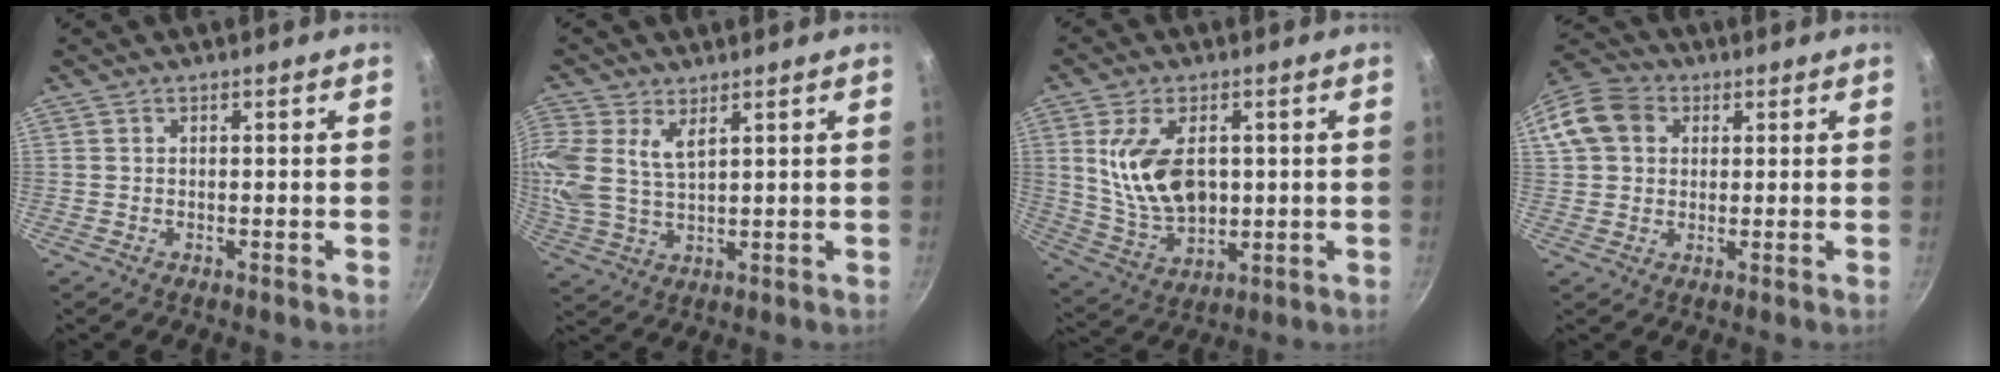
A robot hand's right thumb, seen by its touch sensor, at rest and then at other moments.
{"total": 10.4, "force": [4.7, 5.8, 7.2], "torque": [-0.163, -0.010, 0.098]}
{"total": 13.6, "force": [1.9, 8.2, 10.7], "torque": [-0.179, -0.019, 0.048]}
{"total": 11.0, "force": [2.7, 9.0, 5.7], "torque": [-0.091, 0.020, 0.033]}